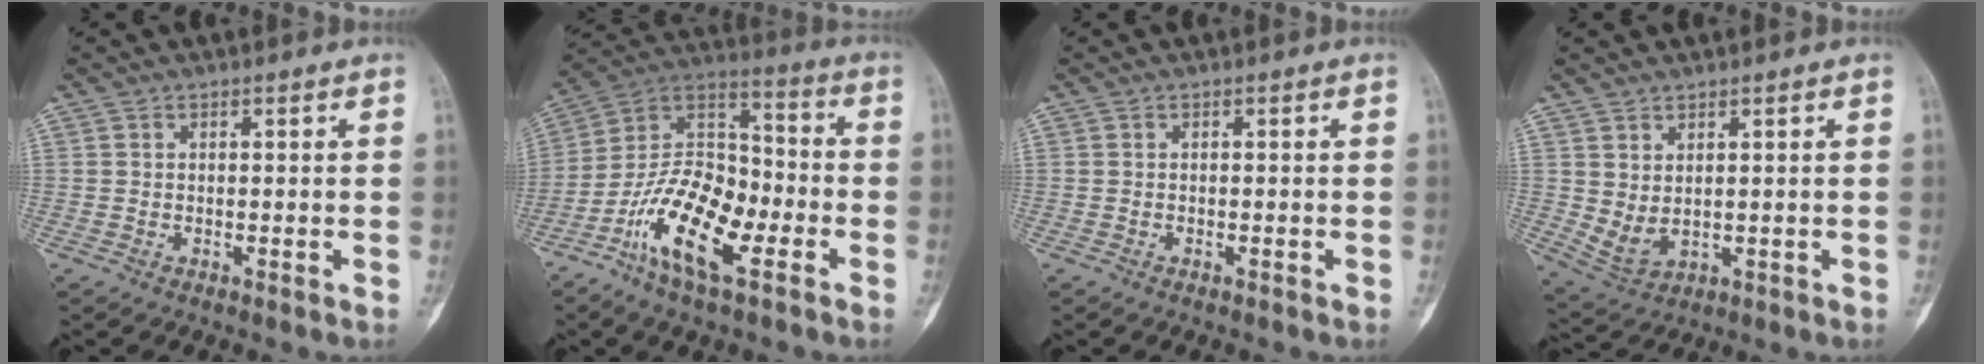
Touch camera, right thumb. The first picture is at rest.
{"total": 17.4, "force": [-7.7, 7.7, 13.5], "torque": [-0.233, 0.053, -0.147]}
{"total": 0.0}
{"total": 5.0, "force": [0.9, 2.9, 3.9], "torque": [-0.071, -0.008, 0.034]}